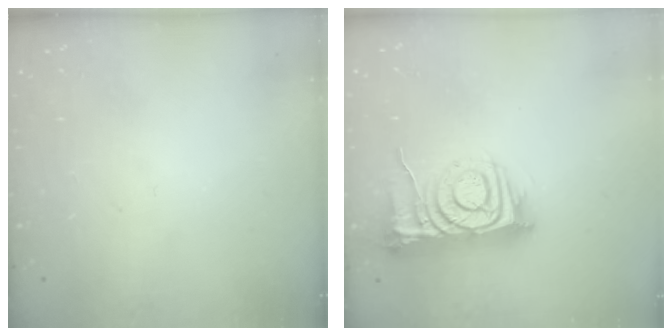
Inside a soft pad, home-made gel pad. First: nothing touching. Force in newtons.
{"total": 10.2, "press": 10.2, "slide": 1.2}